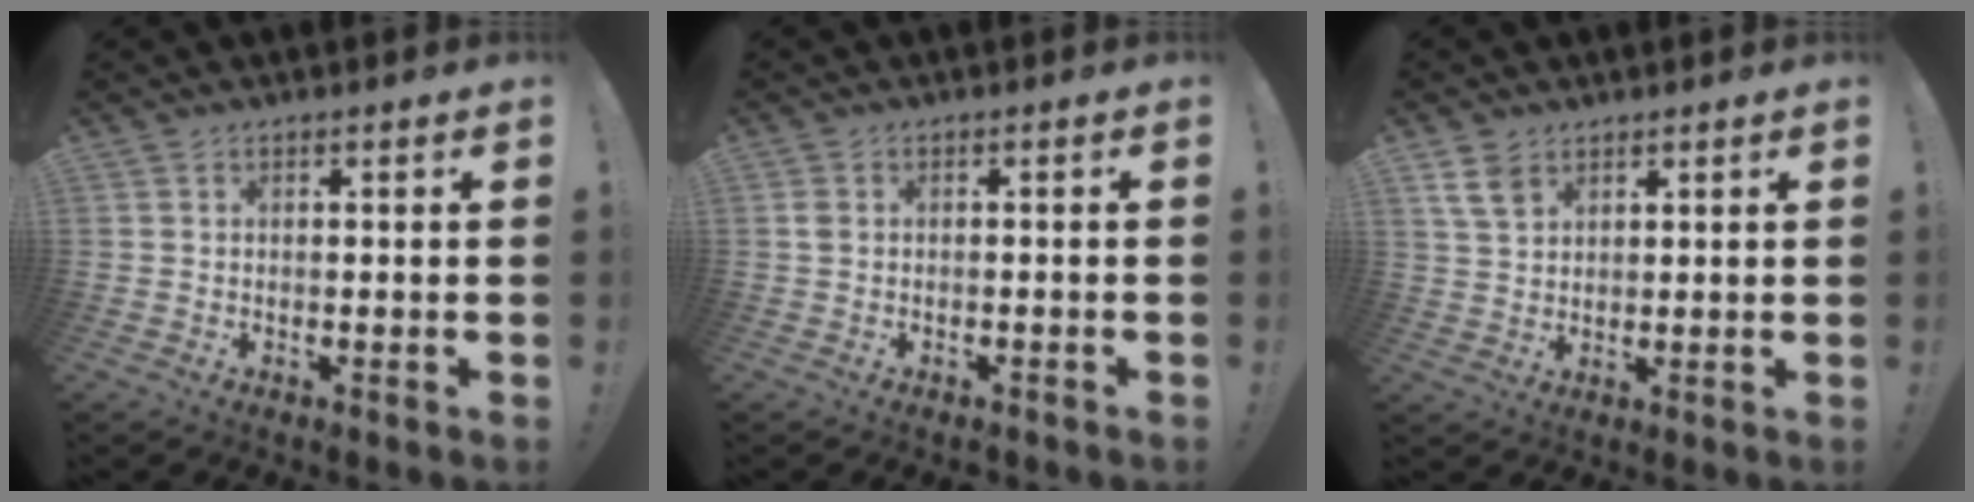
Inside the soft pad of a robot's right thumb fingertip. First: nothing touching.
{"total": 2.2, "force": [-1.0, 1.5, 1.3], "torque": [-0.028, 0.009, -0.015]}
{"total": 5.9, "force": [3.6, 3.5, 3.2], "torque": [-0.054, -0.012, 0.072]}